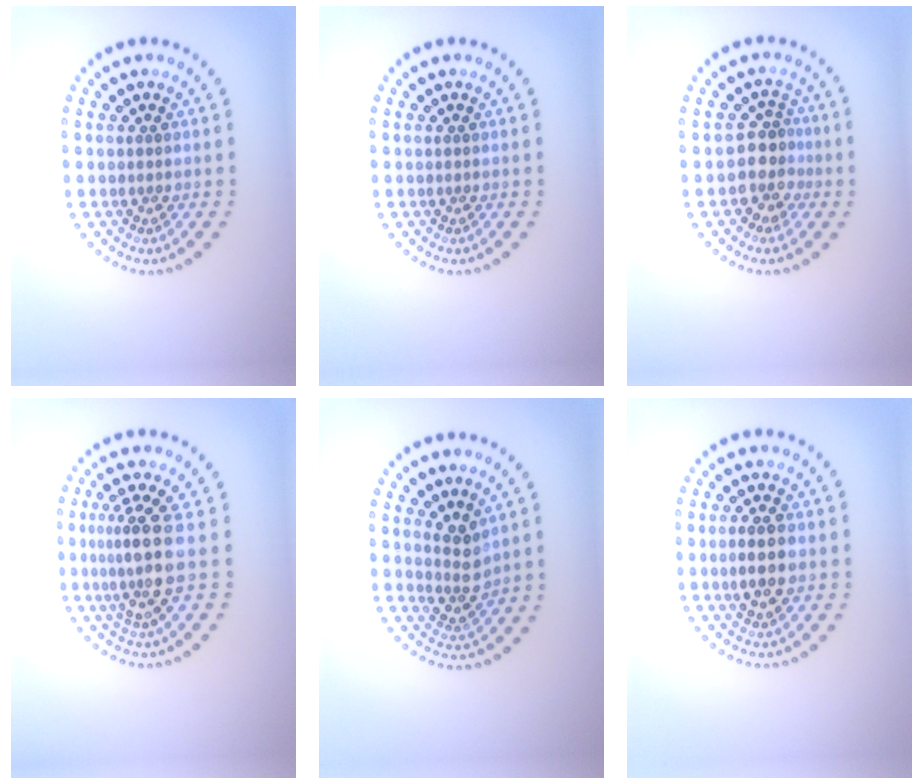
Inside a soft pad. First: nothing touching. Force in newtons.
{"total": 0.0}
{"total": 3.0, "press": 2.3, "slide": 1.8}
{"total": 3.9, "press": 2.9, "slide": 2.6}
{"total": 2.5, "press": 1.9, "slide": 1.7}
{"total": 3.0, "press": 3.0, "slide": 0.1}